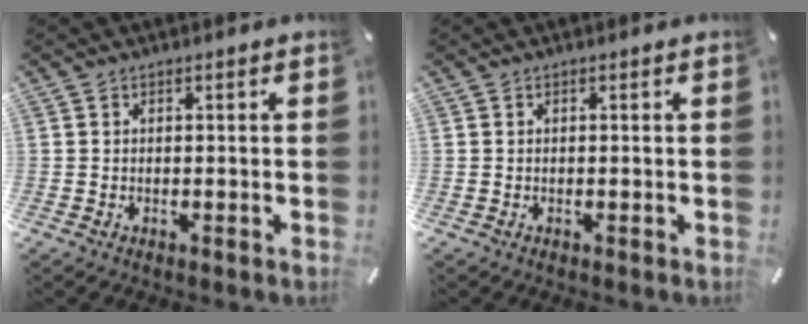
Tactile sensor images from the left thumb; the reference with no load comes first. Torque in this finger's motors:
{"motor_torque": [-0.06, 0.24, 0.05, -0.04, 0.00]}